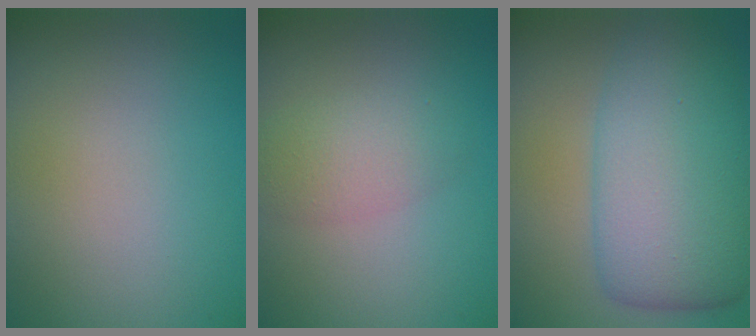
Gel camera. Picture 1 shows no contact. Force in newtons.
{"total": 2.7, "press": 2.7, "slide": 0.2}
{"total": 9.3, "press": 9.3, "slide": 0.1}